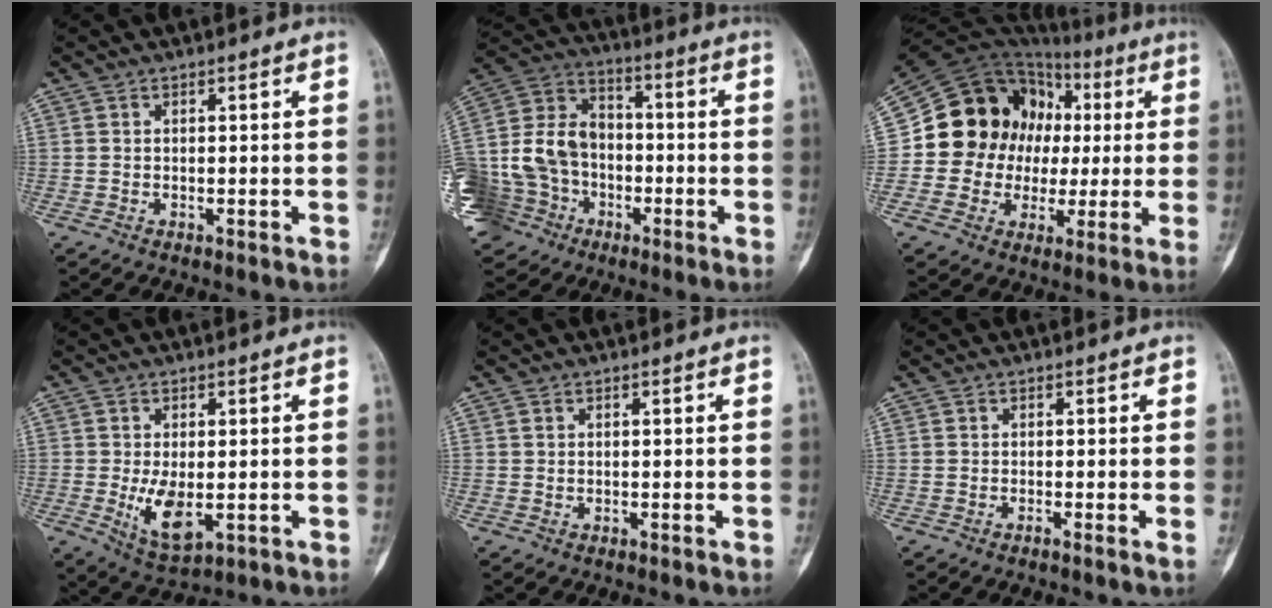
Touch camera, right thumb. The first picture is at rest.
{"total": 24.8, "force": [-7.8, 20.0, 12.4], "torque": [-0.292, 0.069, -0.134]}
{"total": 18.5, "force": [2.0, 16.3, 8.5], "torque": [-0.097, 0.043, 0.047]}
{"total": 7.1, "force": [-1.1, 3.5, 6.1], "torque": [-0.106, -0.017, -0.008]}
{"total": 0.0}
{"total": 0.9, "force": [-0.3, -0.2, 0.8], "torque": [-0.014, -0.001, -0.006]}